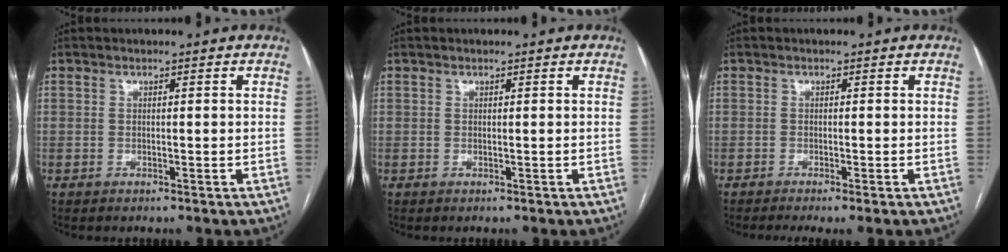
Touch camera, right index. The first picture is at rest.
{"total": 0.0}
{"total": 3.2, "force": [-2.5, -0.1, 2.1], "torque": [-0.026, -0.008, -0.038]}